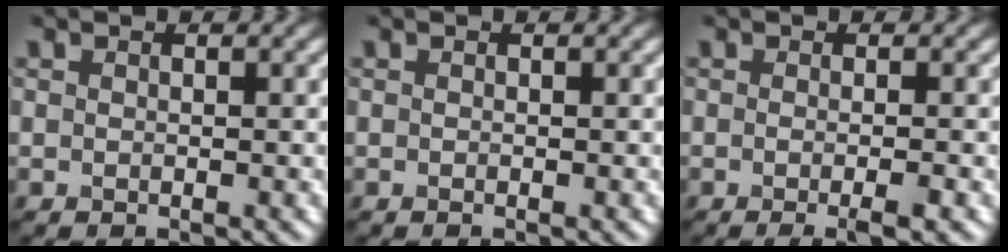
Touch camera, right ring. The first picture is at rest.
{"total": 0.0}
{"total": 2.8, "force": [-0.7, 0.8, 2.6], "torque": [-0.028, -0.006, -0.012]}